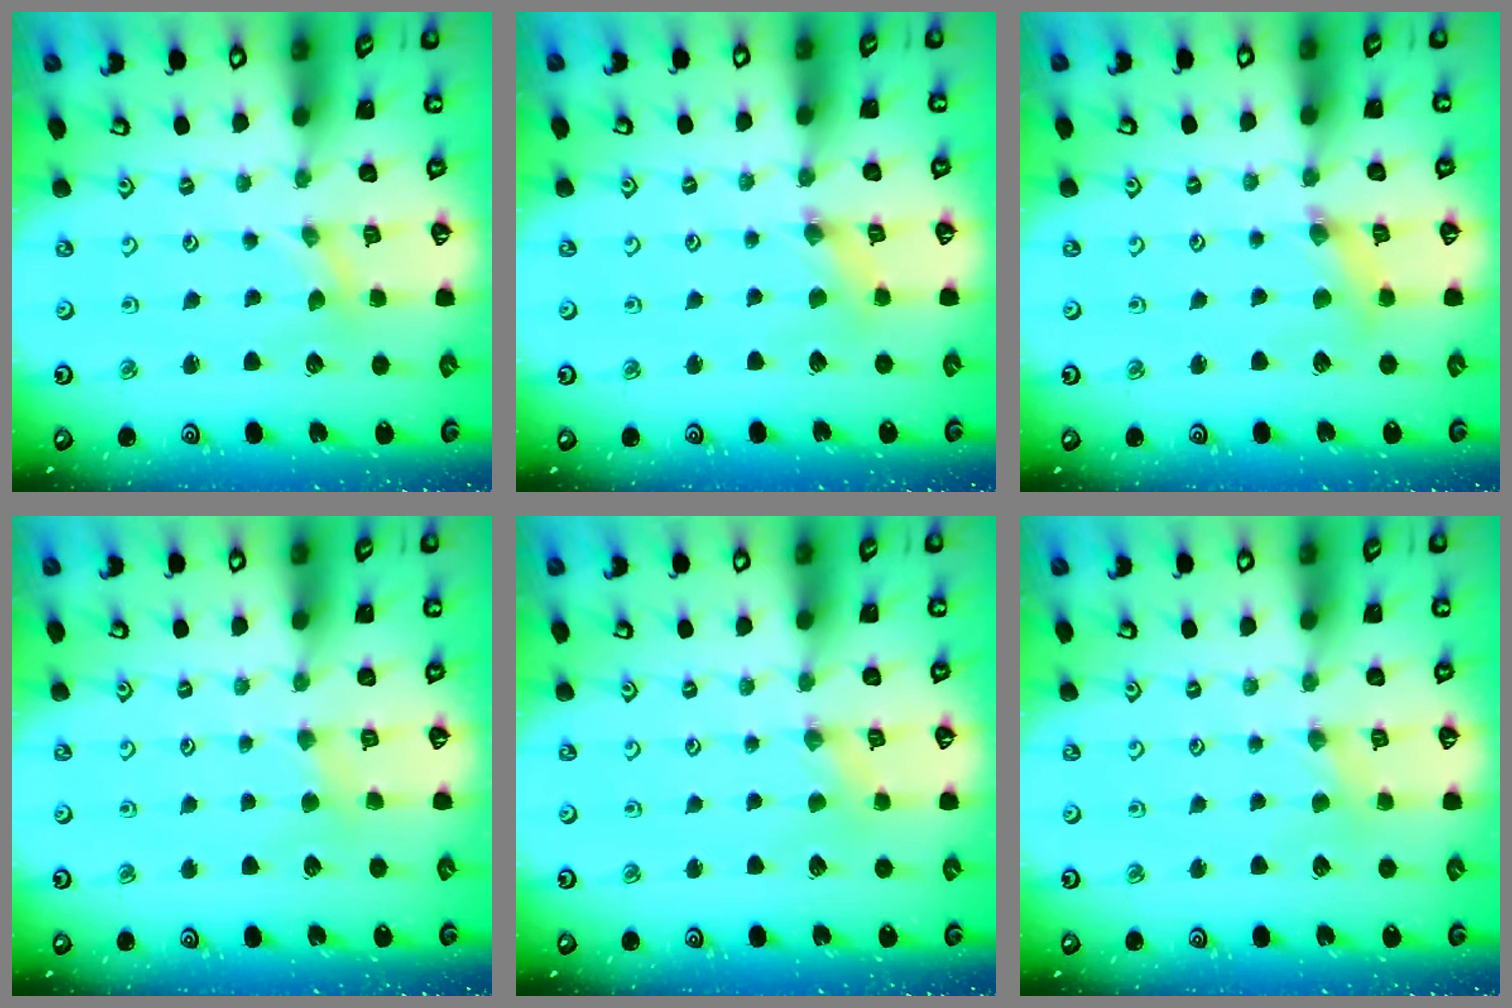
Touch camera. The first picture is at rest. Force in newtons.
{"total": 1.3, "press": 1.3, "slide": 0.3}
{"total": 3.3, "press": 3.3, "slide": 0.4}
{"total": 2.8, "press": 2.7, "slide": 0.5}
{"total": 0.9, "press": 0.9, "slide": 0.2}
{"total": 1.6, "press": 1.5, "slide": 0.4}